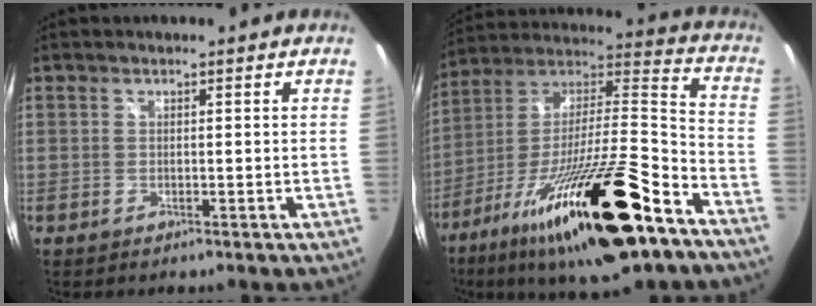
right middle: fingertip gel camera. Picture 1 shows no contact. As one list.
[{"total": 30.9, "force": [-18.5, 6.5, 23.9], "torque": [-0.402, -0.047, -0.308]}]